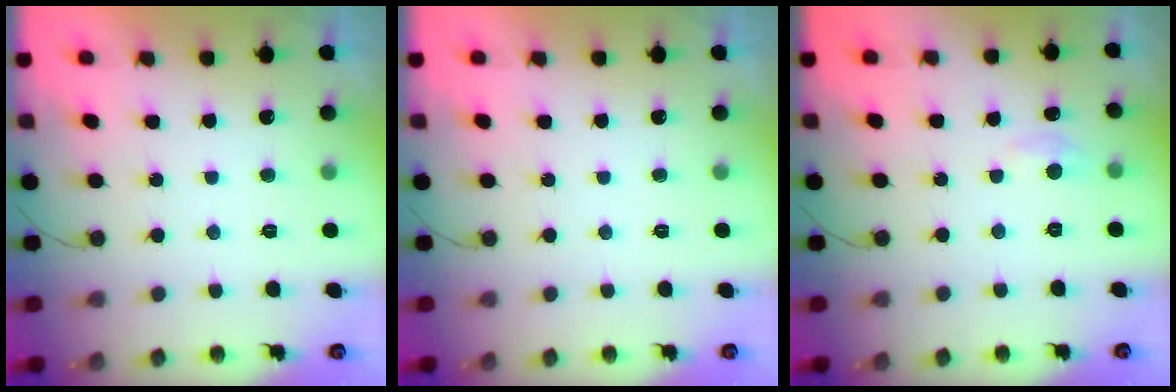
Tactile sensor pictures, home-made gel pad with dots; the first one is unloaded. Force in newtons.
{"total": 0.0}
{"total": 2.9, "press": 2.9, "slide": 0.4}